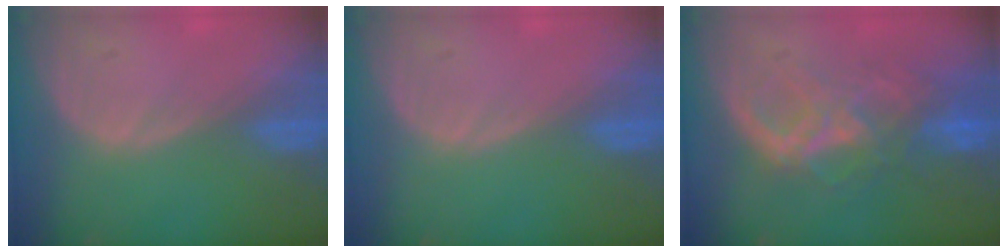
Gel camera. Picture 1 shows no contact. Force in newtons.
{"total": 0.0}
{"total": 8.7, "press": 7.5, "slide": 4.3}